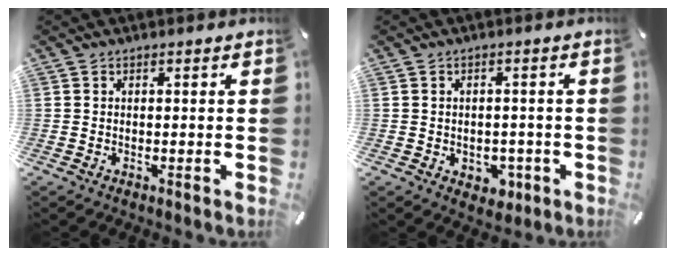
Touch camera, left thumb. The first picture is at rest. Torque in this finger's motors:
{"motor_torque": [0.00, 0.04, 0.14, -0.10, 0.00]}